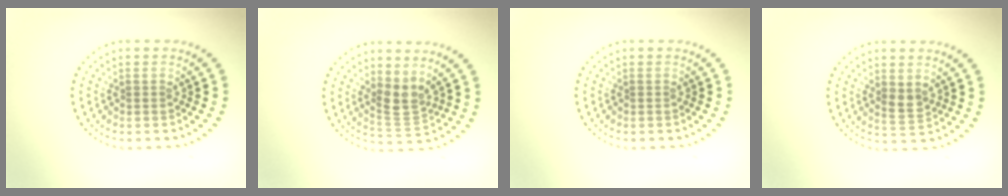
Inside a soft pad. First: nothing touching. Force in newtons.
{"total": 2.7, "press": 2.2, "slide": 1.7}
{"total": 0.0}
{"total": 1.6, "press": 1.5, "slide": 0.5}